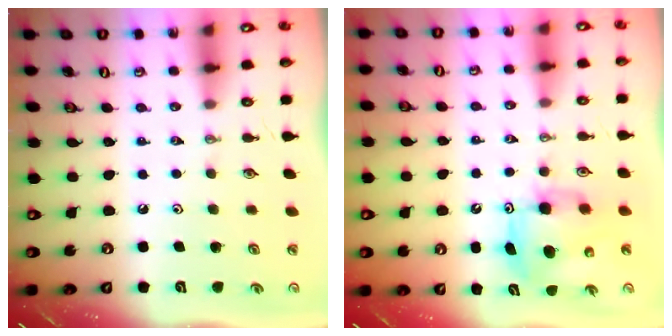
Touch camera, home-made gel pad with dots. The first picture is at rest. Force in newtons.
{"total": 7.8, "press": 7.7, "slide": 0.4}